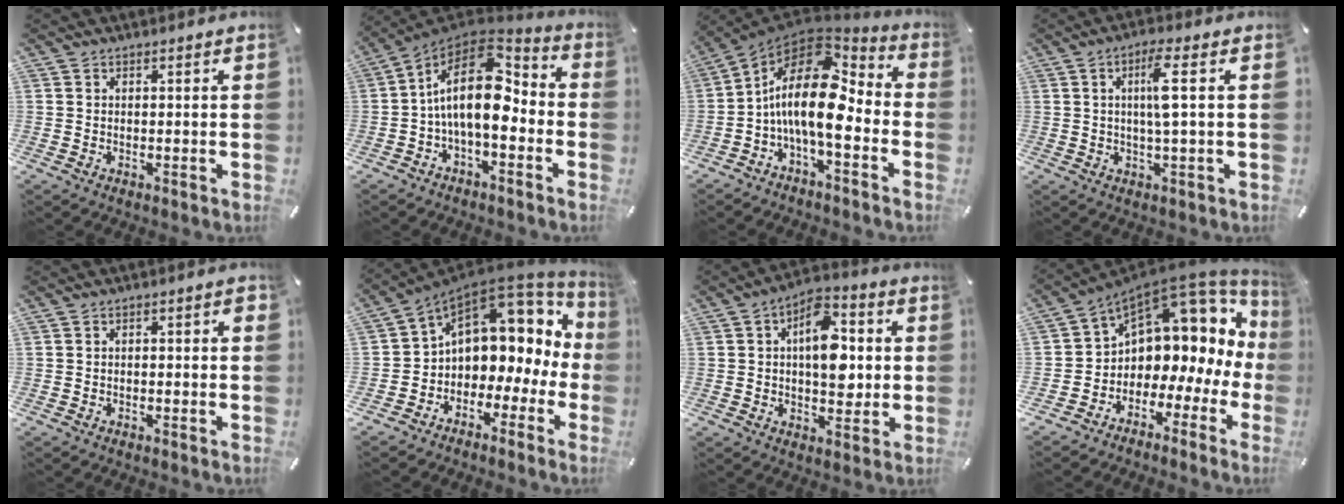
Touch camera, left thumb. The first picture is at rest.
{"total": 16.7, "force": [0.0, 8.9, 14.1], "torque": [-0.272, -0.008, -0.004]}
{"total": 17.3, "force": [-1.2, 8.5, 15.0], "torque": [-0.287, -0.018, -0.027]}
{"total": 6.8, "force": [1.1, 0.7, 6.7], "torque": [-0.130, 0.000, 0.015]}
{"total": 1.8, "force": [-0.8, 0.7, 1.5], "torque": [-0.024, 0.005, -0.016]}
{"total": 9.9, "force": [3.6, 7.9, 4.8], "torque": [-0.080, -0.041, 0.062]}
{"total": 12.3, "force": [1.5, 7.5, 9.6], "torque": [-0.120, -0.005, 0.026]}
{"total": 9.9, "force": [5.4, 7.2, 4.2], "torque": [-0.067, -0.064, 0.093]}